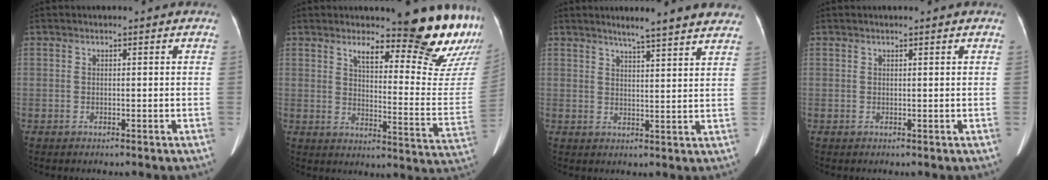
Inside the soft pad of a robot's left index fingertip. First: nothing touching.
{"total": 19.3, "force": [16.0, 1.9, 10.6], "torque": [-0.127, -0.096, 0.190]}
{"total": 11.2, "force": [9.6, 0.6, 5.7], "torque": [-0.068, 0.008, 0.107]}
{"total": 0.8, "force": [0.7, -0.1, 0.4], "torque": [-0.007, 0.008, 0.013]}